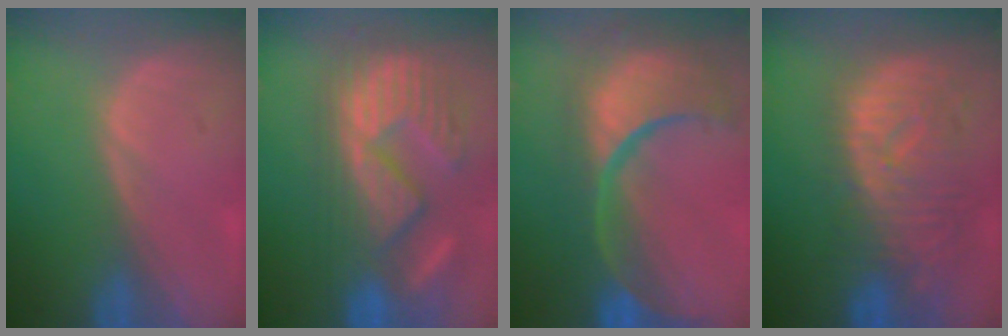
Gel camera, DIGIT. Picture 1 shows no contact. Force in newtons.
{"total": 12.3, "press": 11.6, "slide": 4.0}
{"total": 14.0, "press": 11.2, "slide": 8.4}
{"total": 10.8, "press": 9.6, "slide": 5.0}